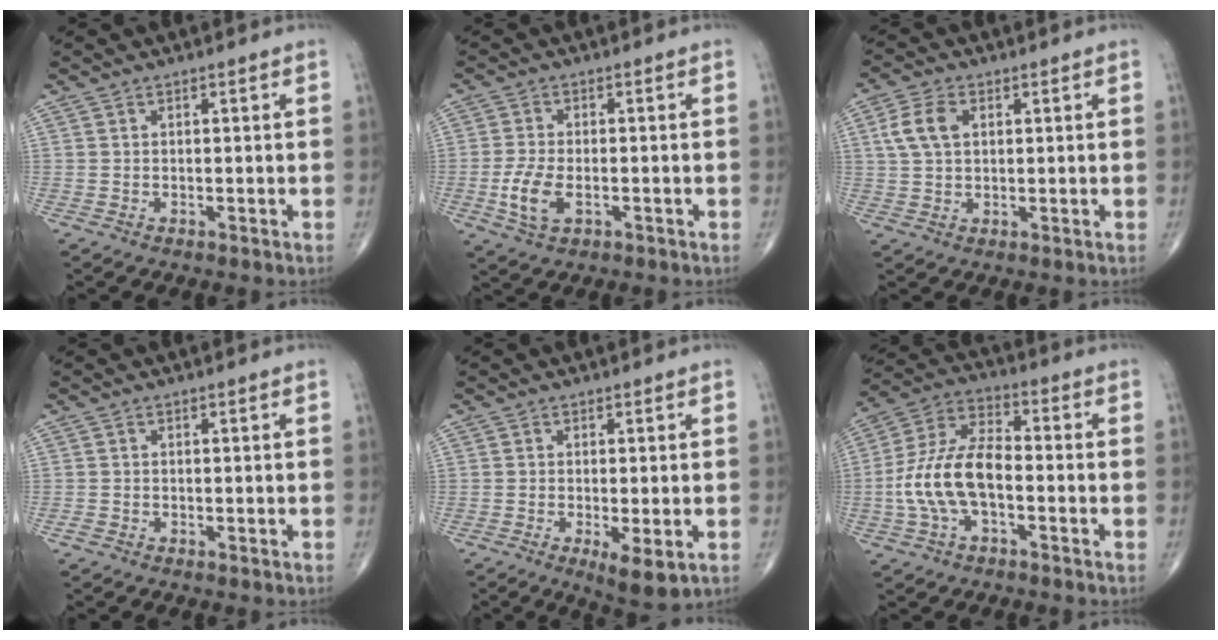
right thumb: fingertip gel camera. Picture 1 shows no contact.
{"total": 6.3, "force": [-1.8, 3.3, 5.1], "torque": [-0.113, -0.001, -0.031]}
{"total": 6.2, "force": [1.7, 3.9, 4.5], "torque": [-0.095, 0.007, 0.031]}
{"total": 0.9, "force": [-0.5, 0.6, 0.5], "torque": [-0.012, -0.001, -0.012]}
{"total": 6.0, "force": [-1.9, 1.8, 5.4], "torque": [-0.088, -0.017, -0.027]}
{"total": 13.4, "force": [-2.7, 6.9, 11.1], "torque": [-0.230, 0.039, -0.056]}